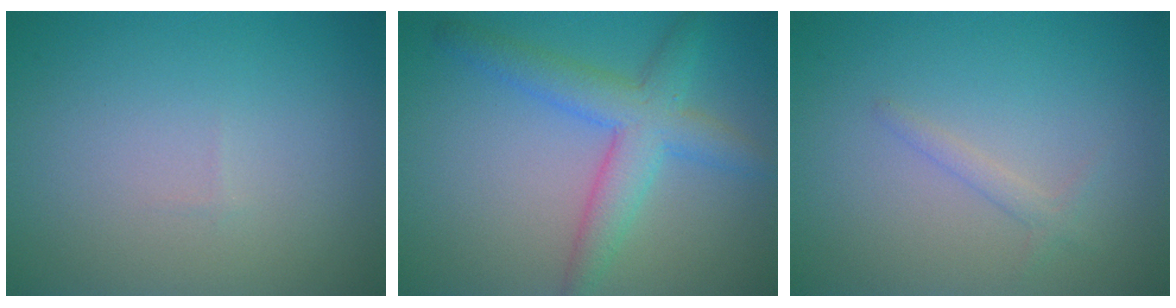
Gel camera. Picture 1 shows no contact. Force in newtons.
{"total": 4.8, "press": 4.8, "slide": 0.1}
{"total": 1.0, "press": 1.0, "slide": 0.0}